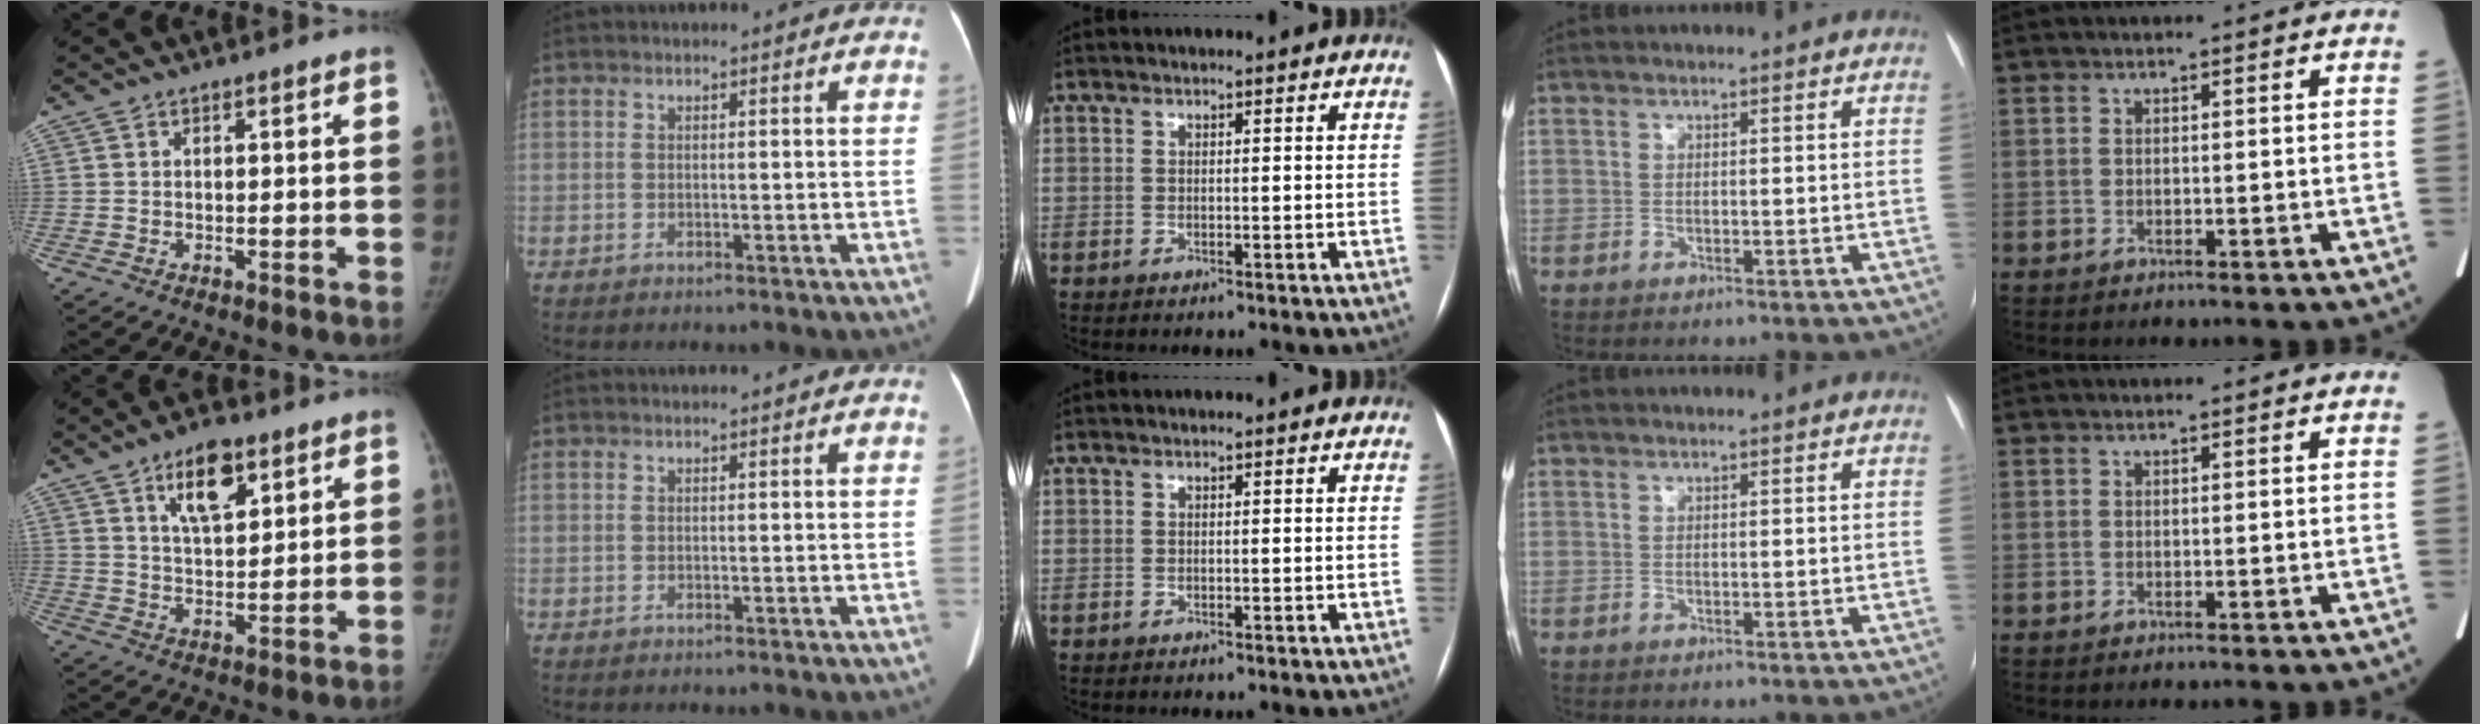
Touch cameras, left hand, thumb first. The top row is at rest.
{"thumb": {"total": 9.9, "force": [5.4, 4.4, 7.1], "torque": [-0.097, -0.027, 0.092]}}